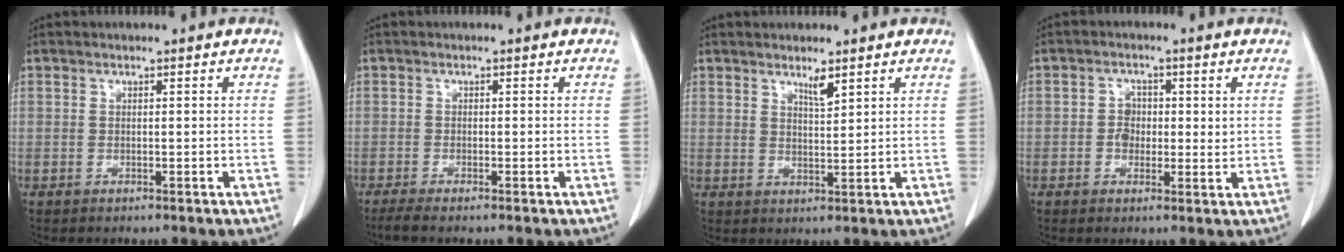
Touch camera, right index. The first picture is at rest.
{"total": 1.8, "force": [-1.4, -0.1, 1.0], "torque": [-0.025, -0.006, -0.029]}
{"total": 2.5, "force": [1.9, 0.2, 1.6], "torque": [-0.033, -0.008, 0.036]}
{"total": 3.2, "force": [0.3, 2.4, 2.0], "torque": [-0.026, 0.004, 0.003]}